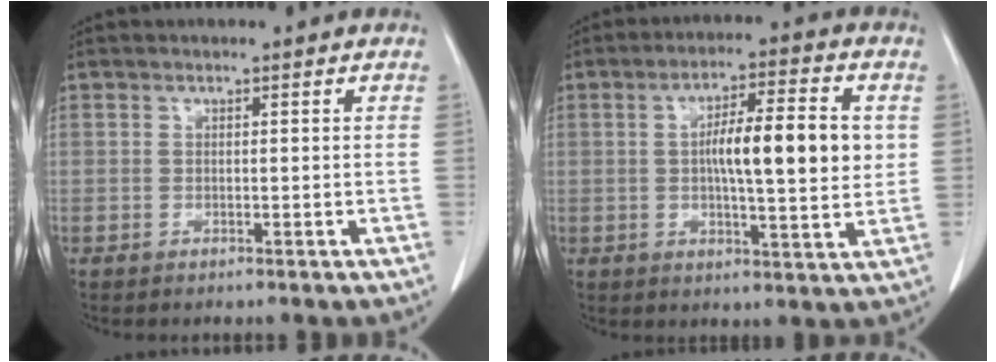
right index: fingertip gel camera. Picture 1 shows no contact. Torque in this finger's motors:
{"motor_torque": [1.00, 0.58, 0.24, 0.09]}